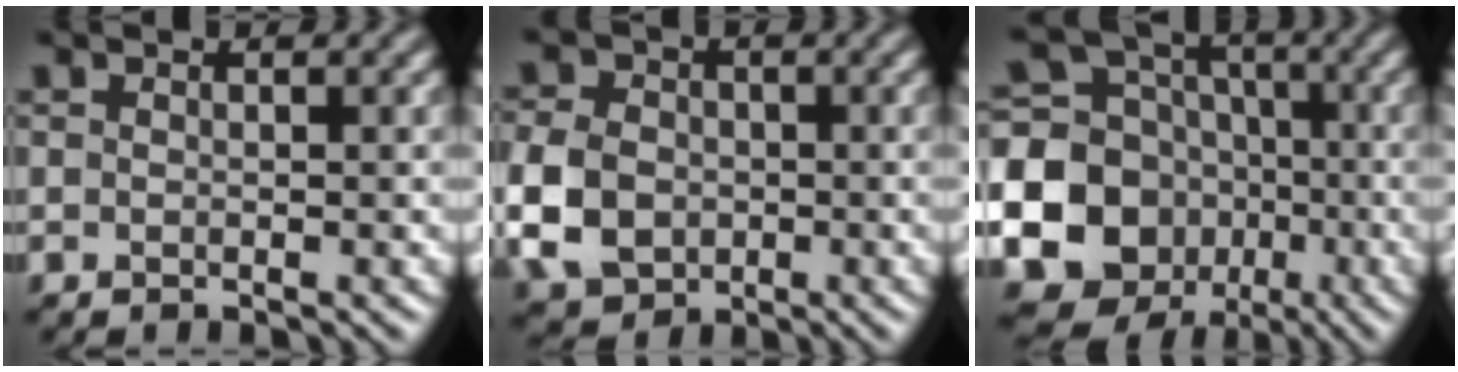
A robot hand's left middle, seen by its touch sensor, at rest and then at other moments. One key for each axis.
{"total": 6.5, "fx": -1.3, "fy": 5.4, "fz": 3.5, "tx": -0.093, "ty": 0.000, "tz": -0.036}
{"total": 18.8, "fx": -5.0, "fy": 17.4, "fz": 5.2, "tx": -0.142, "ty": -0.033, "tz": -0.106}